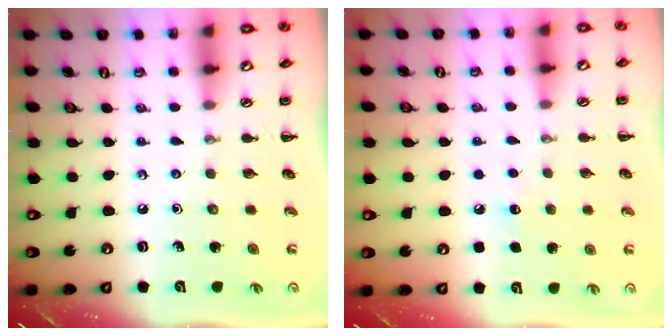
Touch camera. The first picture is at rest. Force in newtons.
{"total": 4.8, "press": 4.6, "slide": 1.2}